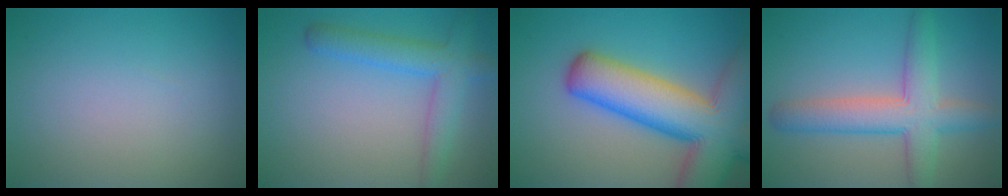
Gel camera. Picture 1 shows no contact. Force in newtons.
{"total": 4.1, "press": 4.1, "slide": 0.2}
{"total": 13.4, "press": 13.4, "slide": 0.9}
{"total": 5.9, "press": 5.9, "slide": 0.4}